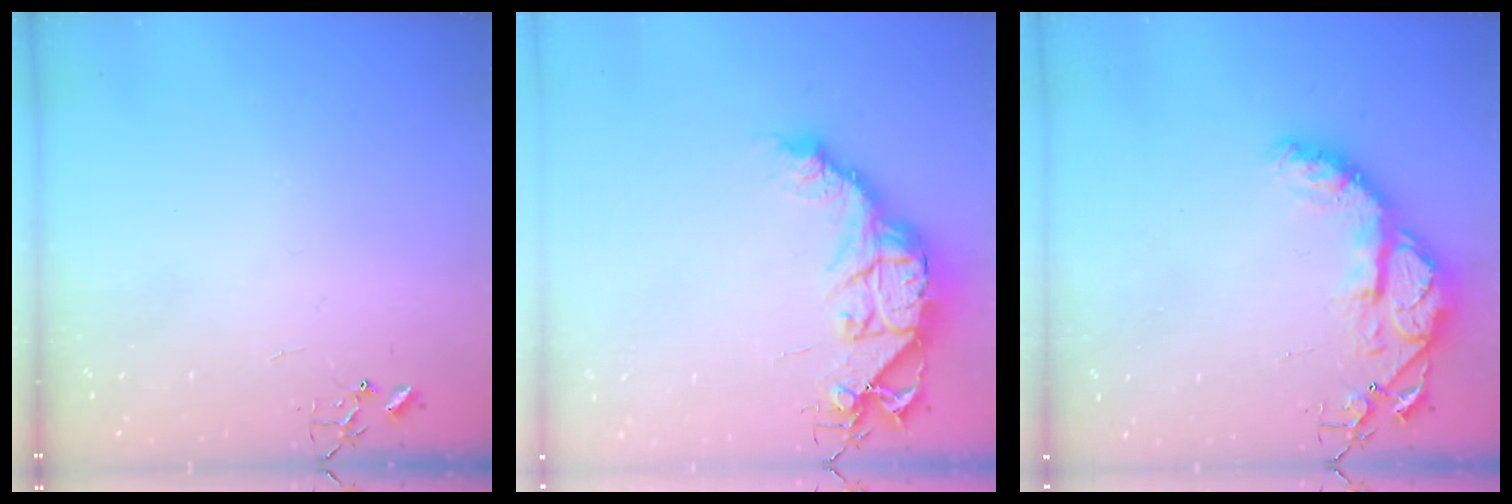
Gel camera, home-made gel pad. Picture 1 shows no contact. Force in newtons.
{"total": 15.1, "press": 15.0, "slide": 1.3}
{"total": 14.0, "press": 13.9, "slide": 1.2}